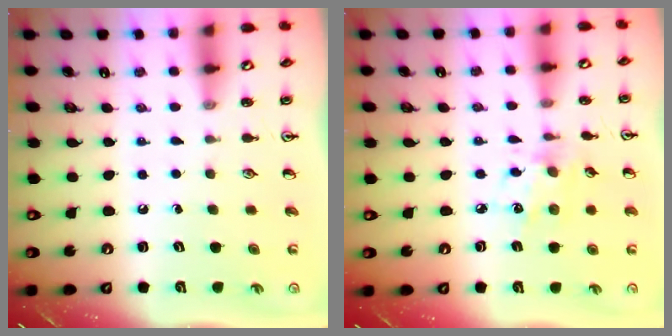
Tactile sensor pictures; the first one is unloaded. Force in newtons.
{"total": 6.3, "press": 6.1, "slide": 1.6}